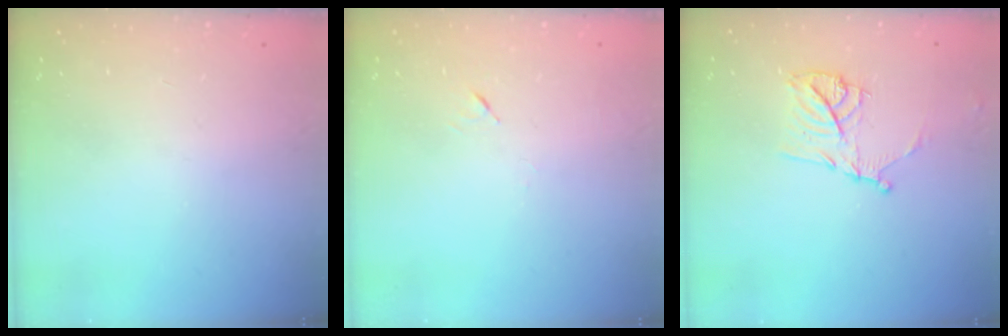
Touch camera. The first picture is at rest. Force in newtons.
{"total": 4.2, "press": 4.1, "slide": 0.7}
{"total": 11.8, "press": 11.8, "slide": 0.5}